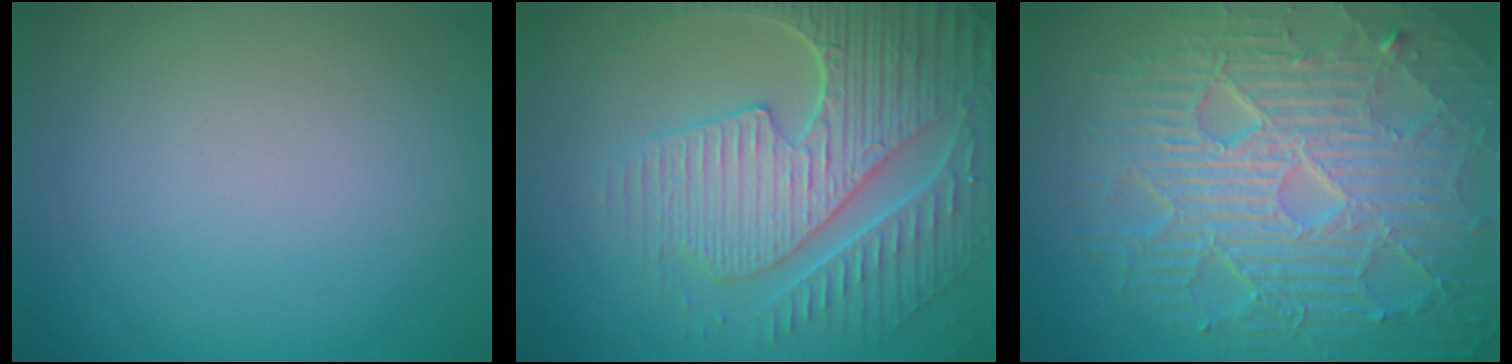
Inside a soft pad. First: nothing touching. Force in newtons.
{"total": 8.5, "press": 6.1, "slide": 5.9}
{"total": 10.9, "press": 6.9, "slide": 8.5}